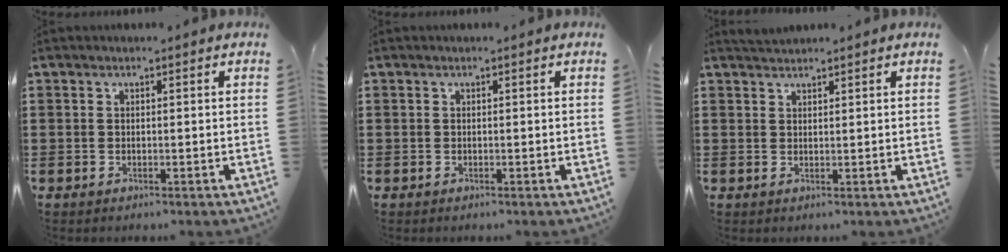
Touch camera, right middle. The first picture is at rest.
{"total": 0.0}
{"total": 1.6, "force": [1.6, 0.2, 0.2], "torque": [-0.009, 0.004, 0.031]}